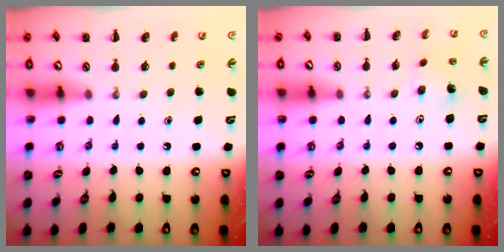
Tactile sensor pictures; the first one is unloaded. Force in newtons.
{"total": 3.9, "press": 3.8, "slide": 1.1}